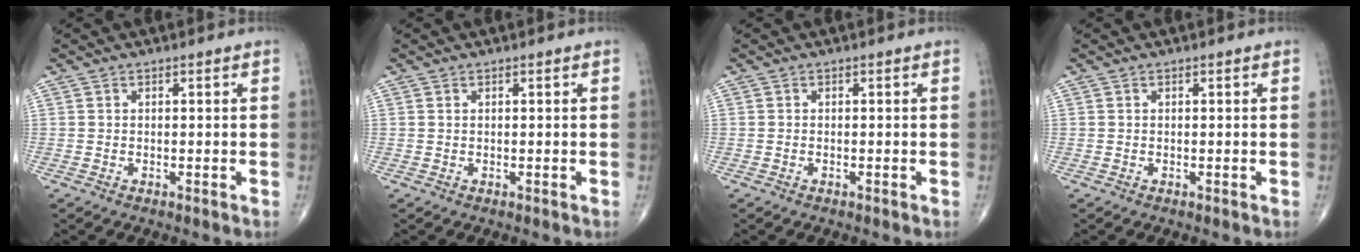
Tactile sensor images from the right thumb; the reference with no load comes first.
{"total": 0.0}
{"total": 0.0}
{"total": 0.0}